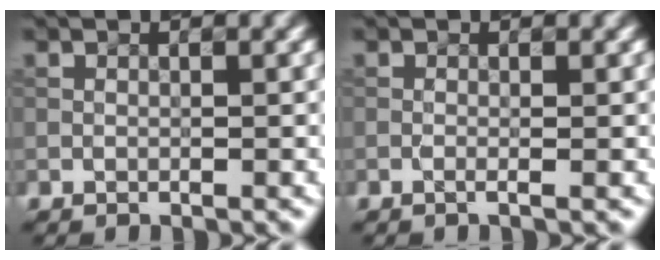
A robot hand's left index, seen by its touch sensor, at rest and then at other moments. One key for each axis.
{"total": 0.9, "fx": -0.2, "fy": 0.3, "fz": 0.8, "tx": -0.006, "ty": 0.003, "tz": -0.005}